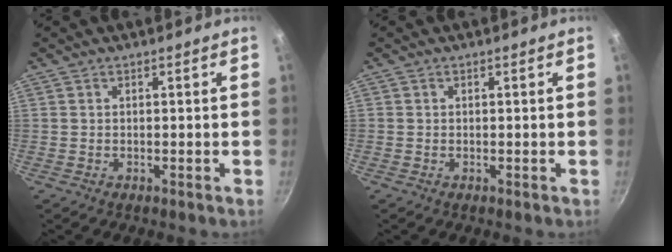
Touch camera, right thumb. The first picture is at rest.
{"total": 0.0}